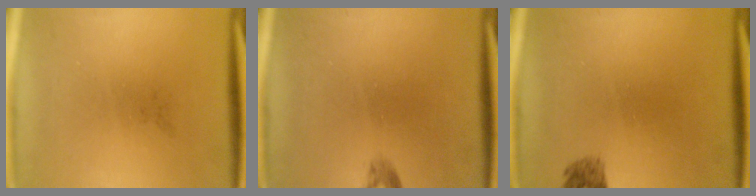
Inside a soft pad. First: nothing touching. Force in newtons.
{"total": 0.9}
{"total": 1.4}